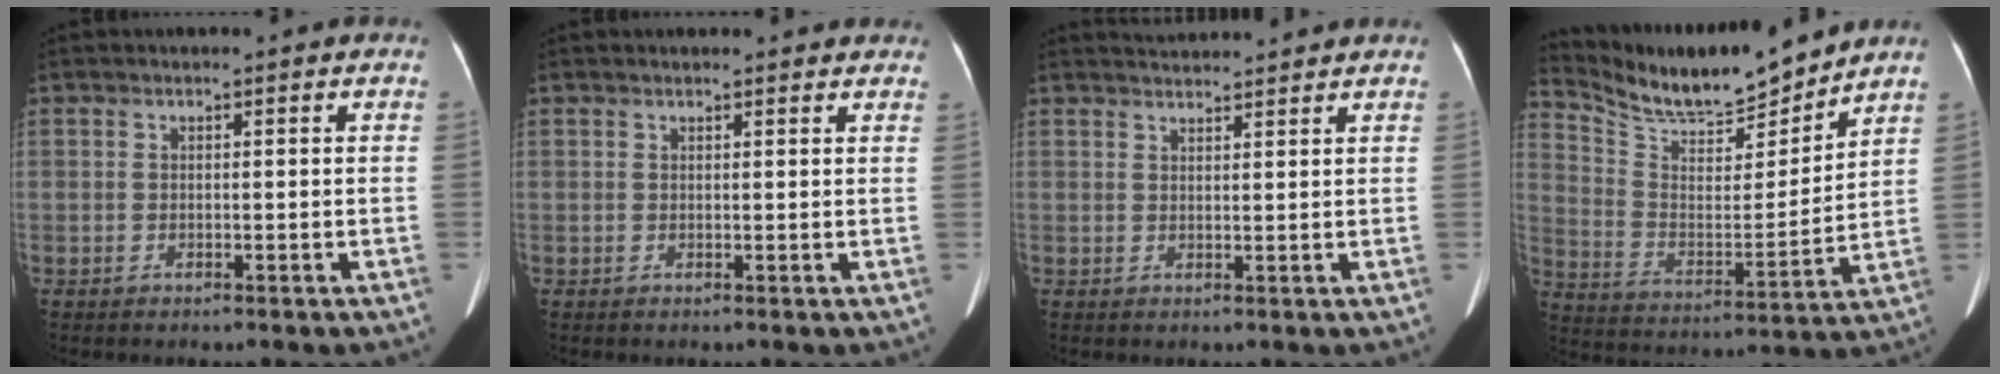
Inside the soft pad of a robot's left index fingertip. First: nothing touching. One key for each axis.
{"total": 5.8, "fx": 5.3, "fy": 1.5, "fz": 1.7, "tx": -0.012, "ty": 0.022, "tz": 0.052}
{"total": 4.6, "fx": 4.5, "fy": -0.1, "fz": 0.6, "tx": -0.017, "ty": 0.027, "tz": 0.068}
{"total": 15.4, "fx": 14.5, "fy": 1.9, "fz": 4.9, "tx": -0.103, "ty": -0.007, "tz": 0.257}